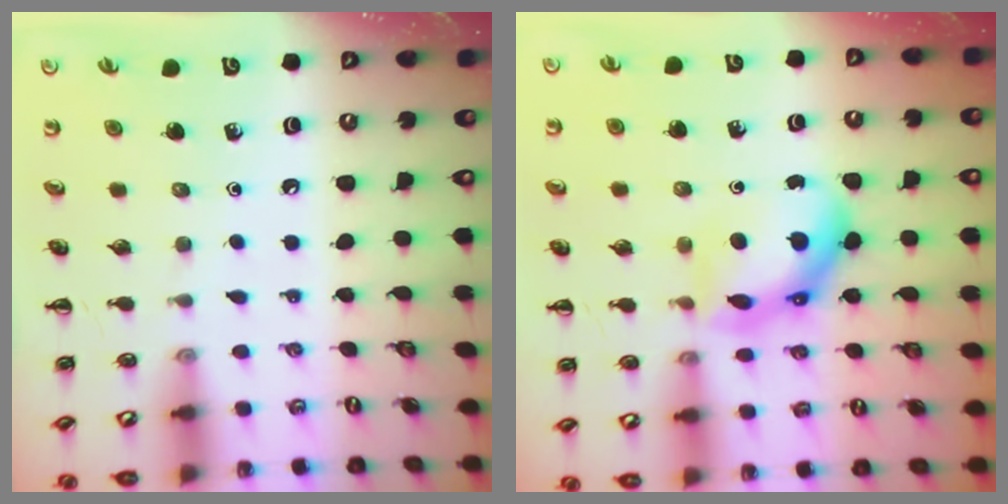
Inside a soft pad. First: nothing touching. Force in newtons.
{"total": 10.7, "press": 10.6, "slide": 0.7}